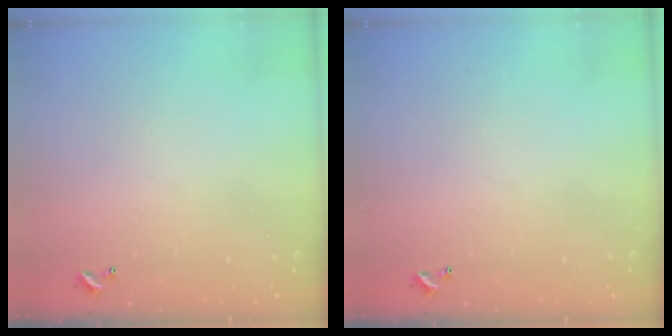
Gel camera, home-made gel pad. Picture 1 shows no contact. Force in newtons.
{"total": 0.0}